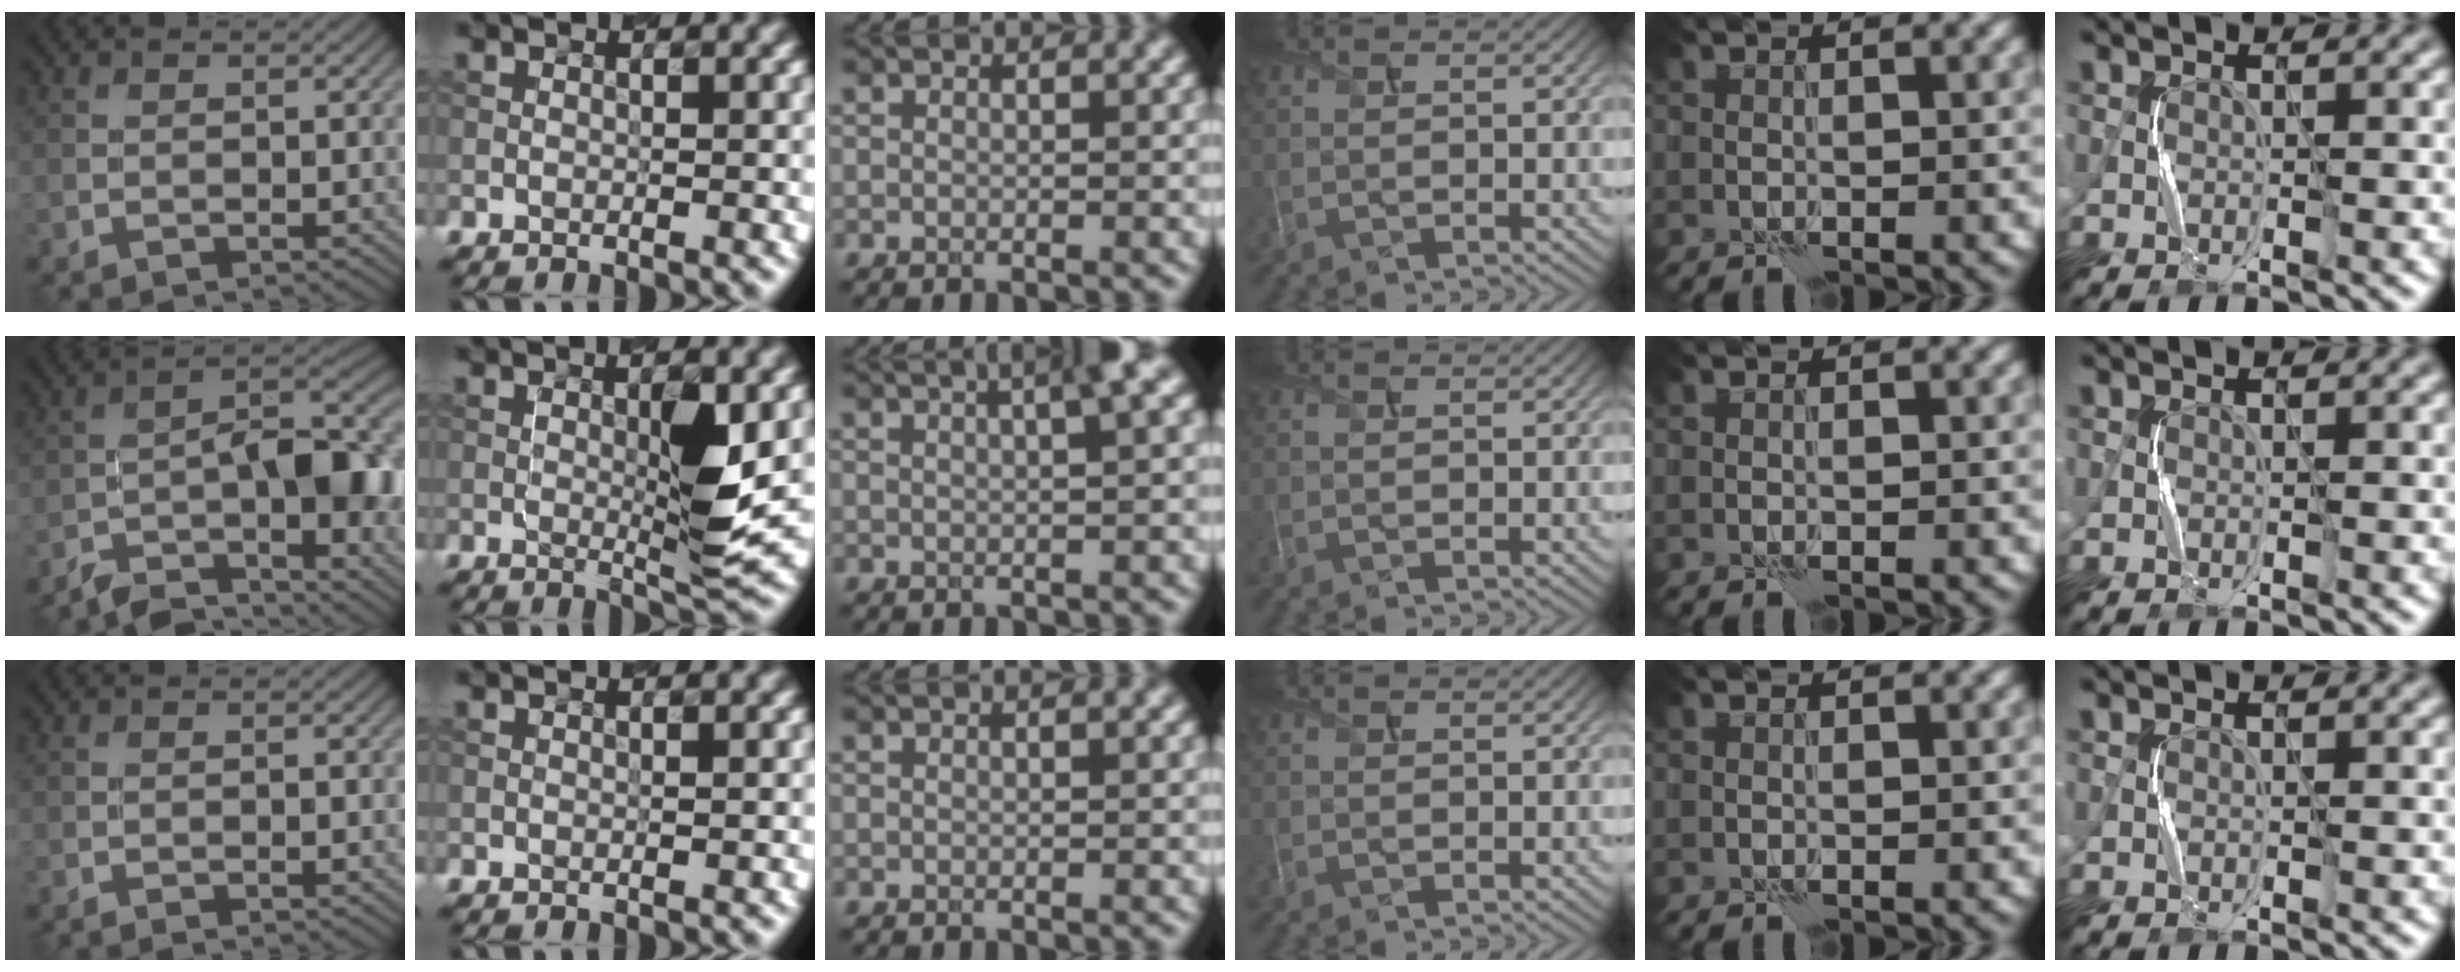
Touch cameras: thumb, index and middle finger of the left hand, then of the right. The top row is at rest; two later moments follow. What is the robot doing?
{"motion": "squeeze", "object": "paper clamp"}